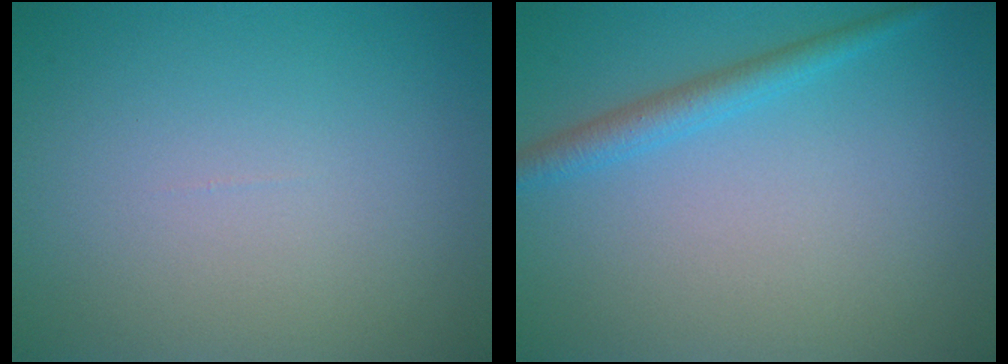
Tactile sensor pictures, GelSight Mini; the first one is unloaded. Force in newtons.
{"total": 2.2, "press": 2.2, "slide": 0.1}